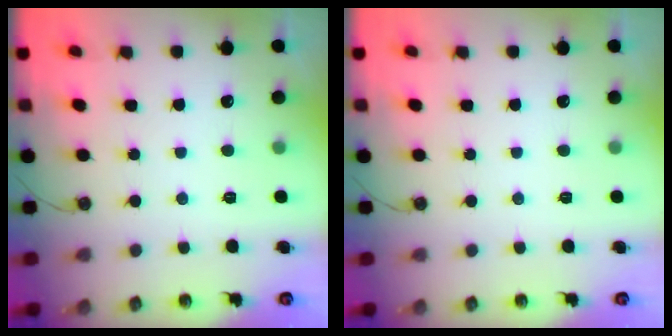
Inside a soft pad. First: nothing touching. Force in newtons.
{"total": 0.0}